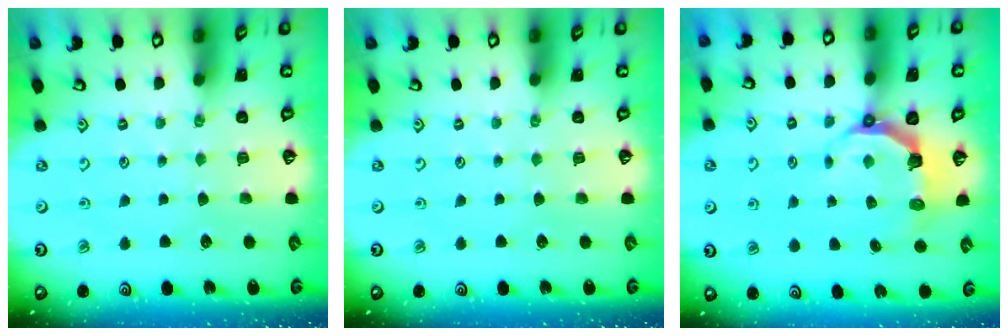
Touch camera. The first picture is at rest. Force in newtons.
{"total": 0.0}
{"total": 5.3, "press": 3.5, "slide": 4.0}